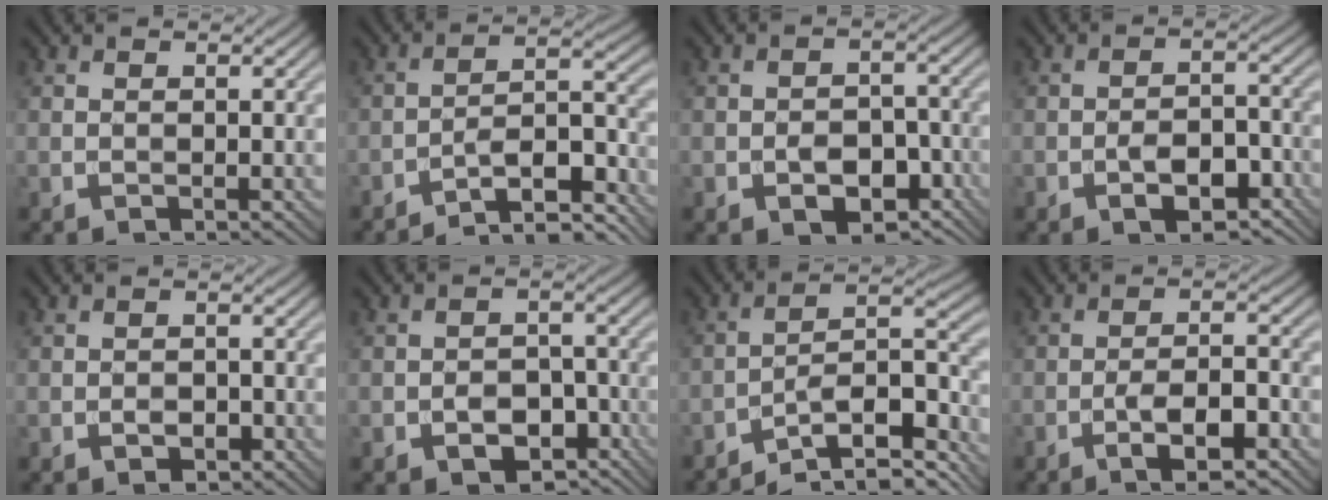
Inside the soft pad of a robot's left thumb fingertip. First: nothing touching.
{"total": 12.2, "force": [-9.8, 2.9, 6.7], "torque": [-0.094, 0.014, -0.150]}
{"total": 6.0, "force": [-2.6, 3.9, 3.7], "torque": [-0.052, -0.004, -0.043]}
{"total": 6.0, "force": [-3.1, 2.8, 4.3], "torque": [-0.065, 0.006, -0.049]}
{"total": 1.8, "force": [-0.8, 1.2, 1.1], "torque": [-0.015, 0.001, -0.014]}
{"total": 5.8, "force": [-2.9, 3.8, 3.2], "torque": [-0.044, 0.001, -0.047]}
{"total": 13.0, "force": [-9.8, 3.5, 7.9], "torque": [-0.129, 0.008, -0.153]}
{"total": 6.3, "force": [-3.4, 1.7, 5.1], "torque": [-0.086, 0.009, -0.055]}